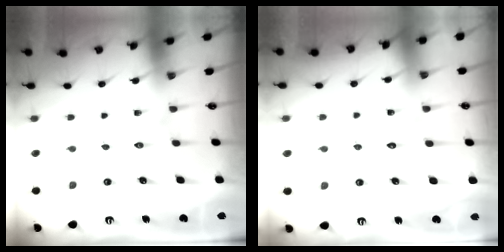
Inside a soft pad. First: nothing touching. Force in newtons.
{"total": 5.1, "press": 5.1, "slide": 0.5}